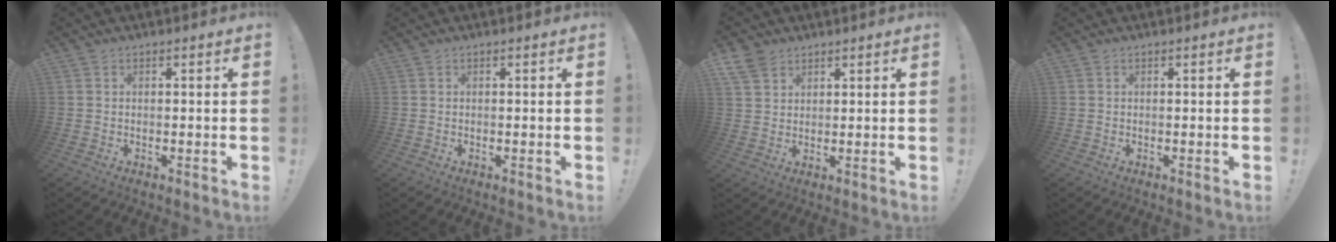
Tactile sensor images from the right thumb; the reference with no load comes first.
{"total": 0.0}
{"total": 5.9, "force": [4.0, 3.7, 2.1], "torque": [-0.043, -0.013, 0.080]}
{"total": 0.0}